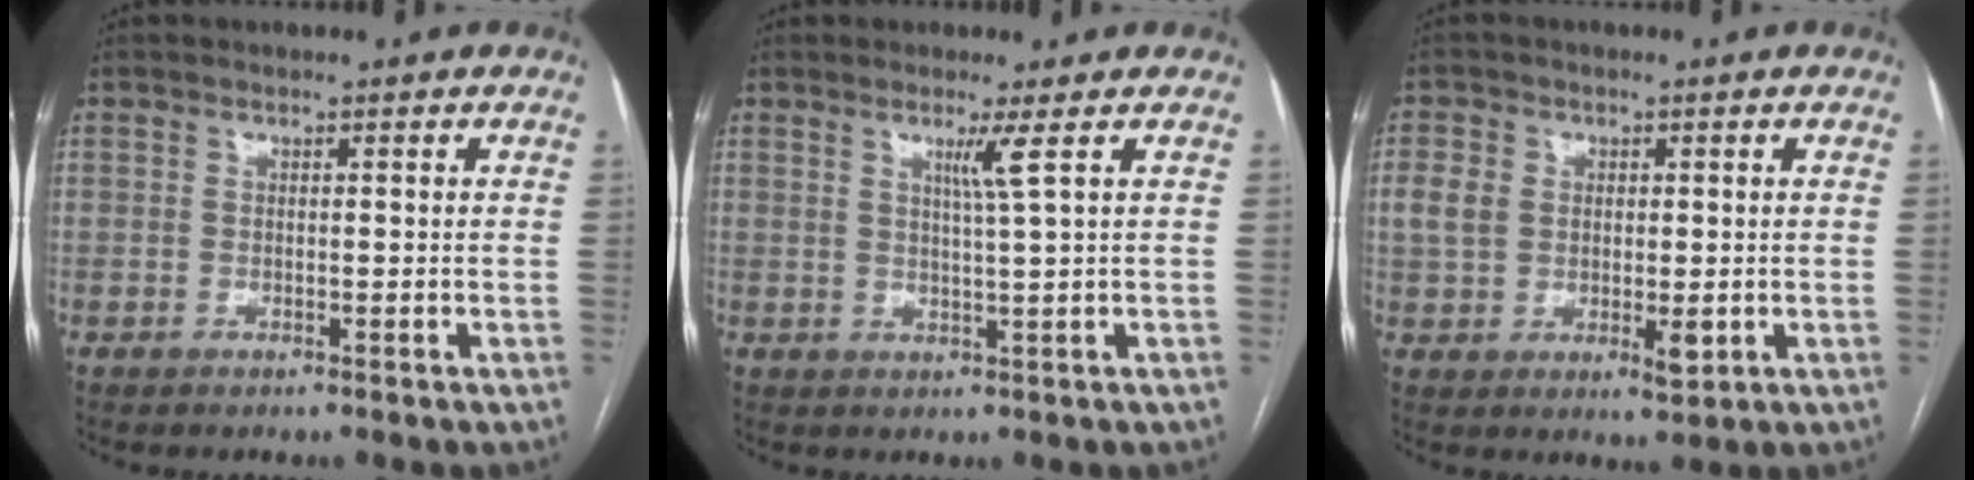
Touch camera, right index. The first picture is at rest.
{"total": 2.9, "force": [1.3, -1.2, 2.3], "torque": [-0.045, -0.011, 0.028]}
{"total": 6.8, "force": [0.0, 4.6, 5.1], "torque": [-0.087, 0.003, 0.008]}